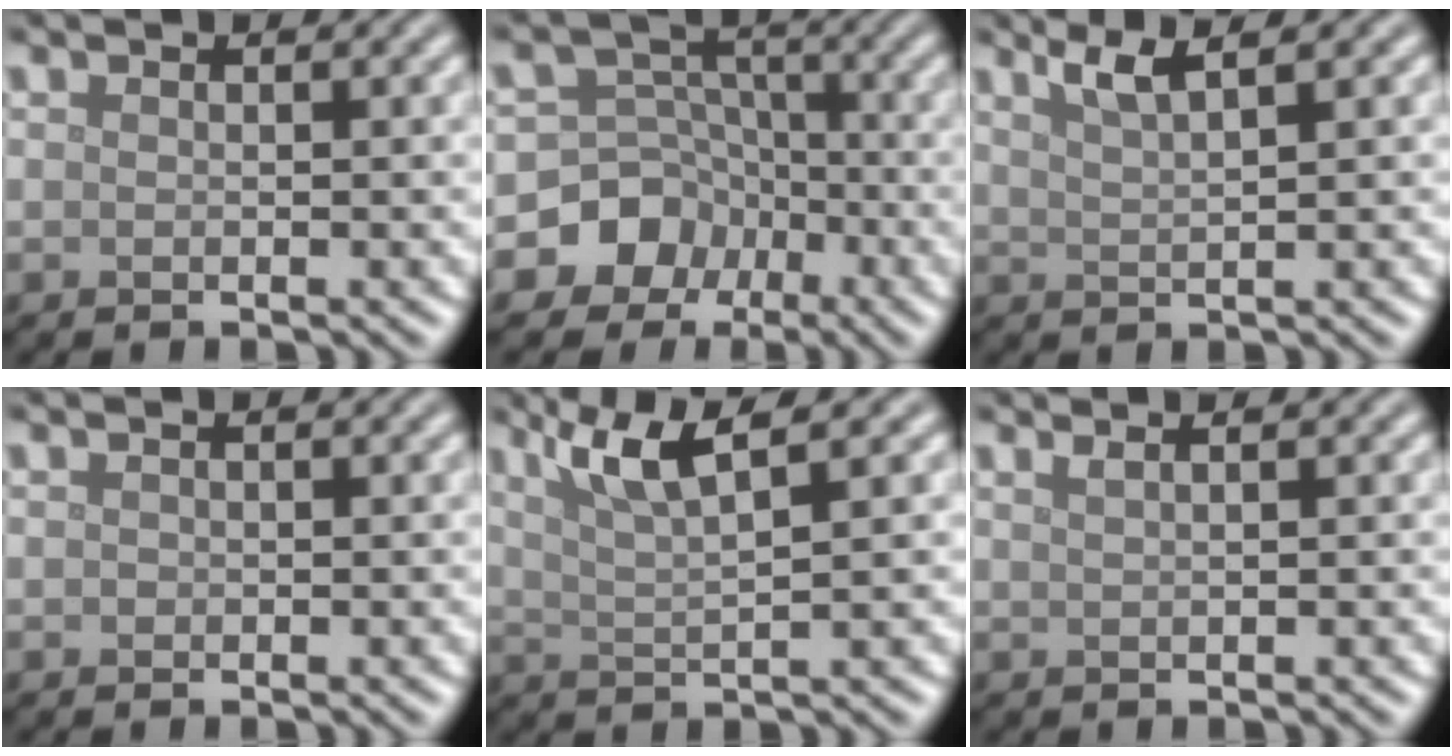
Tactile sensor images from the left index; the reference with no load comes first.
{"total": 7.9, "force": [-3.9, 6.9, 0.8], "torque": [0.008, 0.006, -0.091]}
{"total": 2.6, "force": [1.8, 0.5, 1.9], "torque": [-0.026, 0.006, 0.034]}
{"total": 0.0}
{"total": 4.8, "force": [2.8, 0.9, 3.8], "torque": [-0.068, 0.012, 0.055]}
{"total": 2.4, "force": [1.5, 1.1, 1.5], "torque": [-0.003, 0.007, -0.005]}